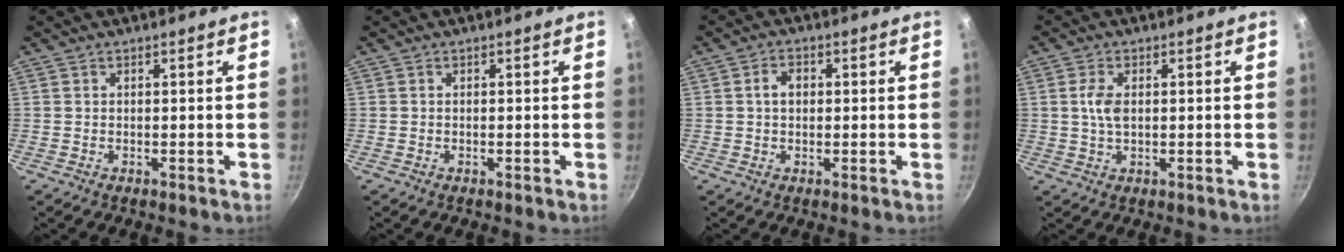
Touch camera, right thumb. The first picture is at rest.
{"total": 0.0}
{"total": 3.2, "force": [0.3, 2.3, 2.1], "torque": [-0.021, 0.009, 0.004]}
{"total": 3.9, "force": [0.5, 2.1, 3.3], "torque": [-0.065, 0.003, 0.009]}